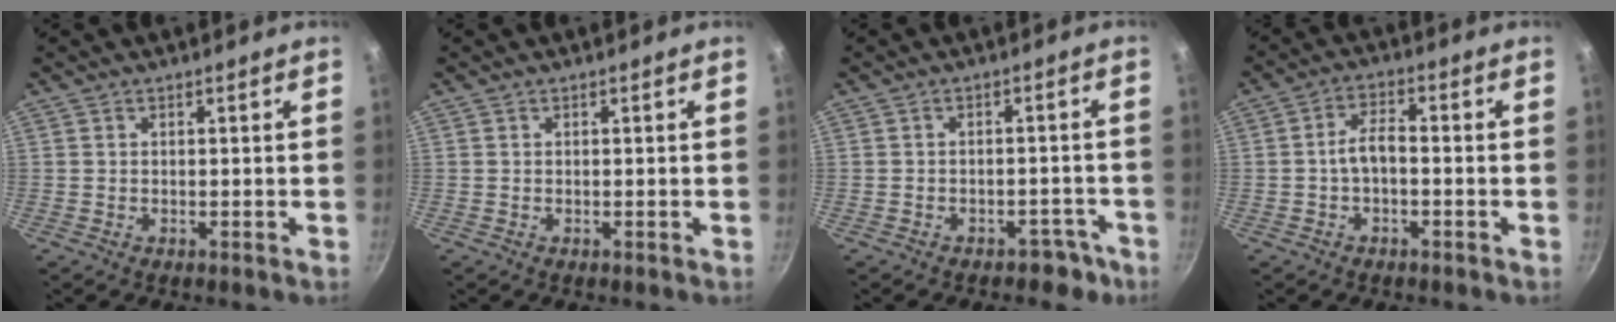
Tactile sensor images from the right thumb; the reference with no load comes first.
{"total": 0.0}
{"total": 4.4, "force": [-3.2, 2.6, 1.3], "torque": [-0.003, 0.033, -0.040]}
{"total": 4.5, "force": [-0.8, 2.3, 3.7], "torque": [-0.064, 0.022, -0.021]}